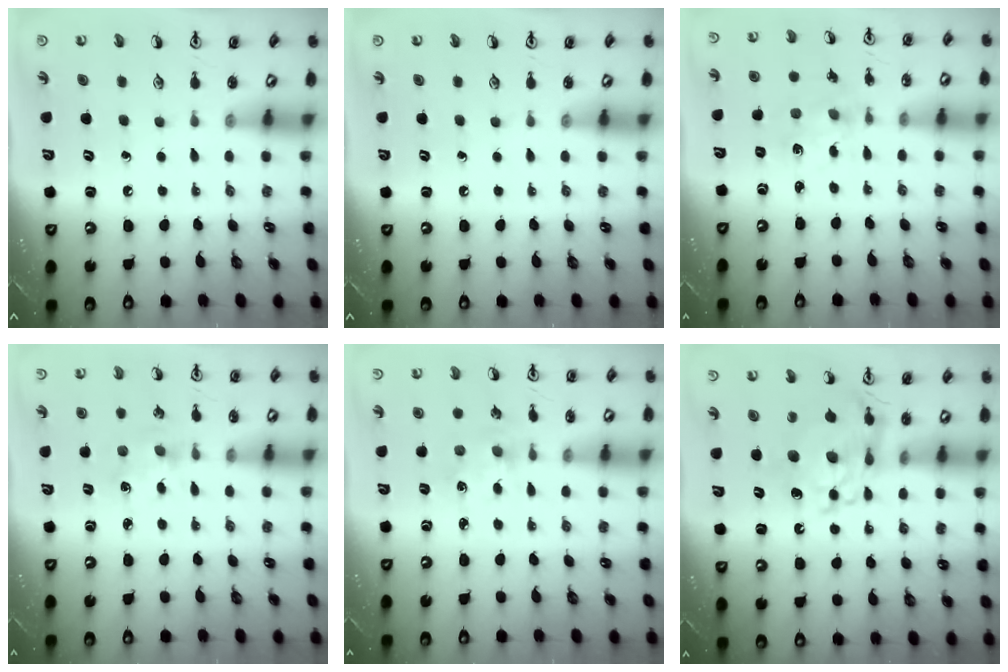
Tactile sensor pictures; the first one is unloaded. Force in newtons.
{"total": 0.0}
{"total": 1.1, "press": 1.0, "slide": 0.3}
{"total": 2.6, "press": 2.6, "slide": 0.4}
{"total": 1.5, "press": 1.5, "slide": 0.1}
{"total": 12.0, "press": 12.0, "slide": 1.1}